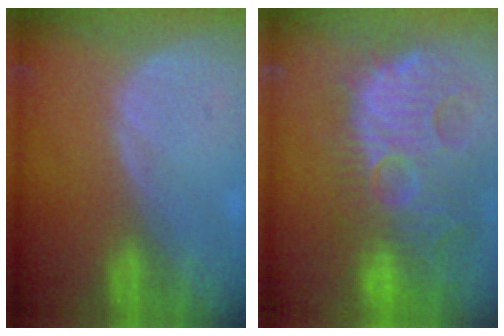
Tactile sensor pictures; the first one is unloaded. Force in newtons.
{"total": 14.6, "press": 12.5, "slide": 7.5}